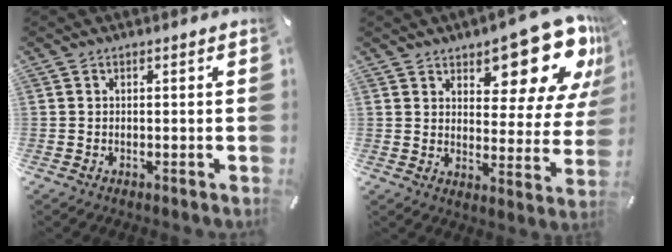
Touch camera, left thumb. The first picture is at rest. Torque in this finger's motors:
{"motor_torque": [1.23, -0.14, 1.49, -1.09, 0.12]}